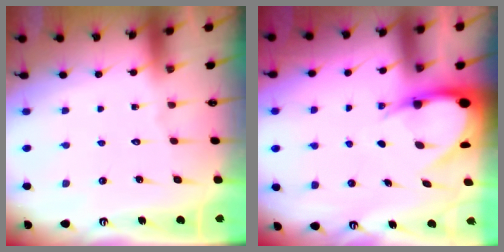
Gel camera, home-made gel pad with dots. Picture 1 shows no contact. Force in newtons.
{"total": 8.0, "press": 8.0, "slide": 0.6}